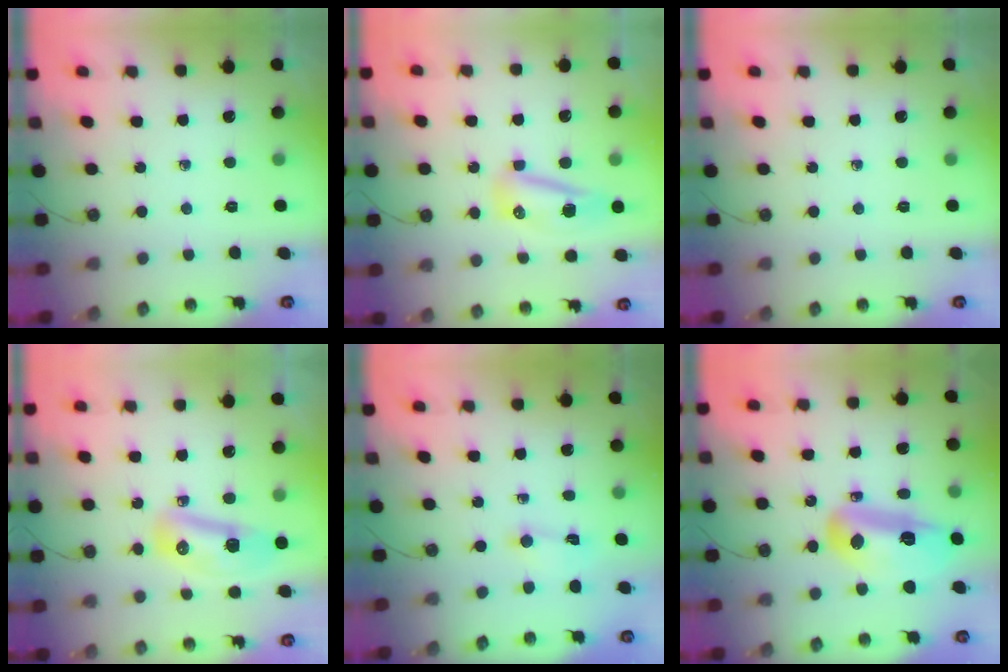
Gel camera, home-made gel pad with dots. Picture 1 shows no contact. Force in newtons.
{"total": 11.8, "press": 10.1, "slide": 6.0}
{"total": 0.0}
{"total": 17.0, "press": 13.5, "slide": 10.4}
{"total": 0.5, "press": 0.5, "slide": 0.2}
{"total": 26.1, "press": 20.0, "slide": 16.7}